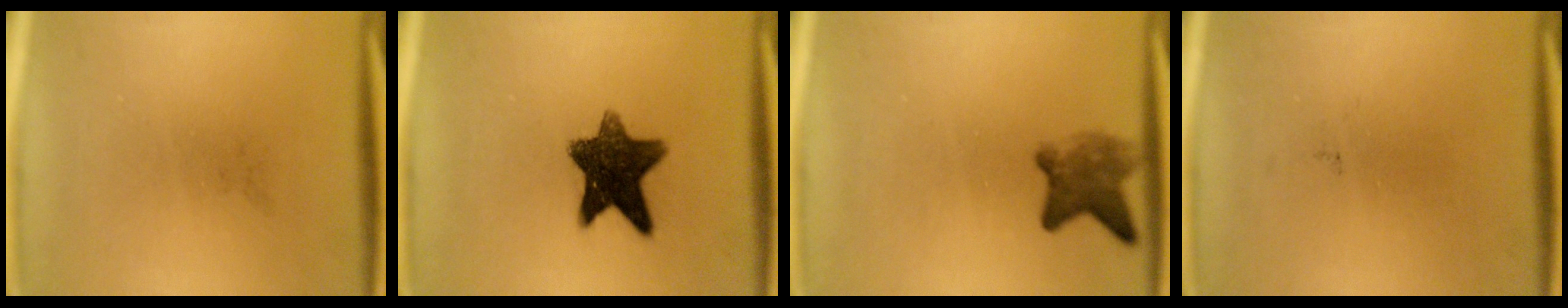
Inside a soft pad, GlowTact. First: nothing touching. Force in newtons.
{"total": 10.9}
{"total": 4.6}
{"total": 0.0}